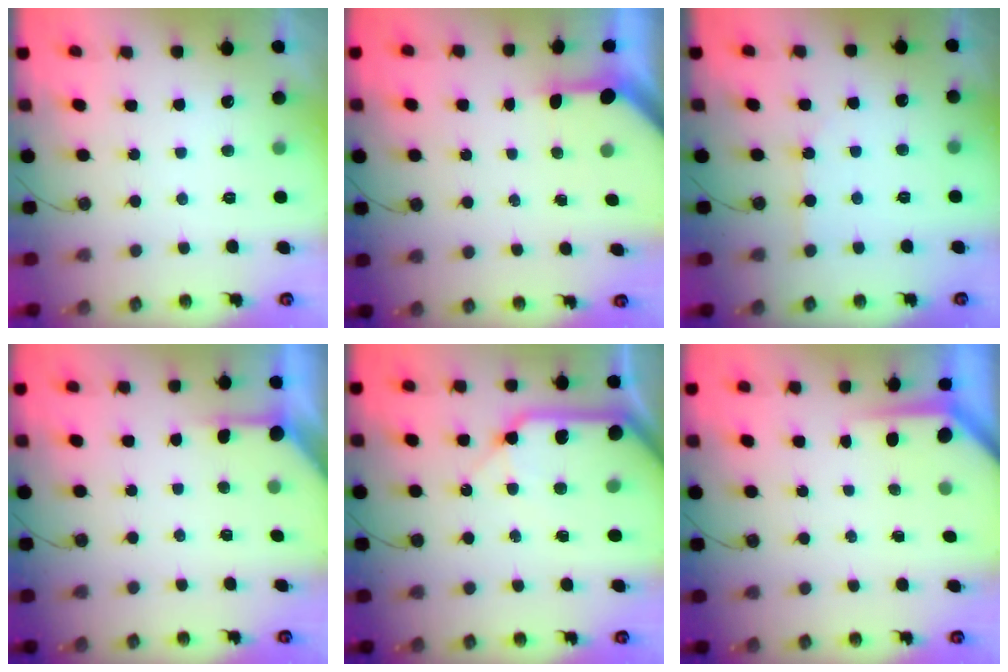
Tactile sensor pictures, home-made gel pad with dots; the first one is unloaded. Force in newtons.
{"total": 3.2, "press": 3.2, "slide": 0.2}
{"total": 2.2, "press": 2.2, "slide": 0.4}
{"total": 3.6, "press": 3.5, "slide": 0.4}
{"total": 15.5, "press": 15.3, "slide": 2.2}
{"total": 3.7, "press": 3.7, "slide": 0.2}